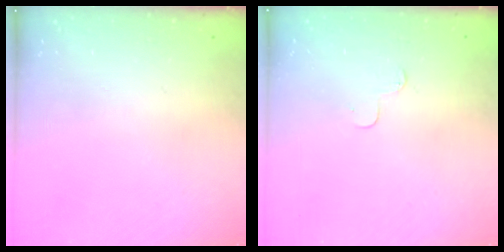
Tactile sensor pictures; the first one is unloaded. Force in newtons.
{"total": 3.6, "press": 3.6, "slide": 0.4}